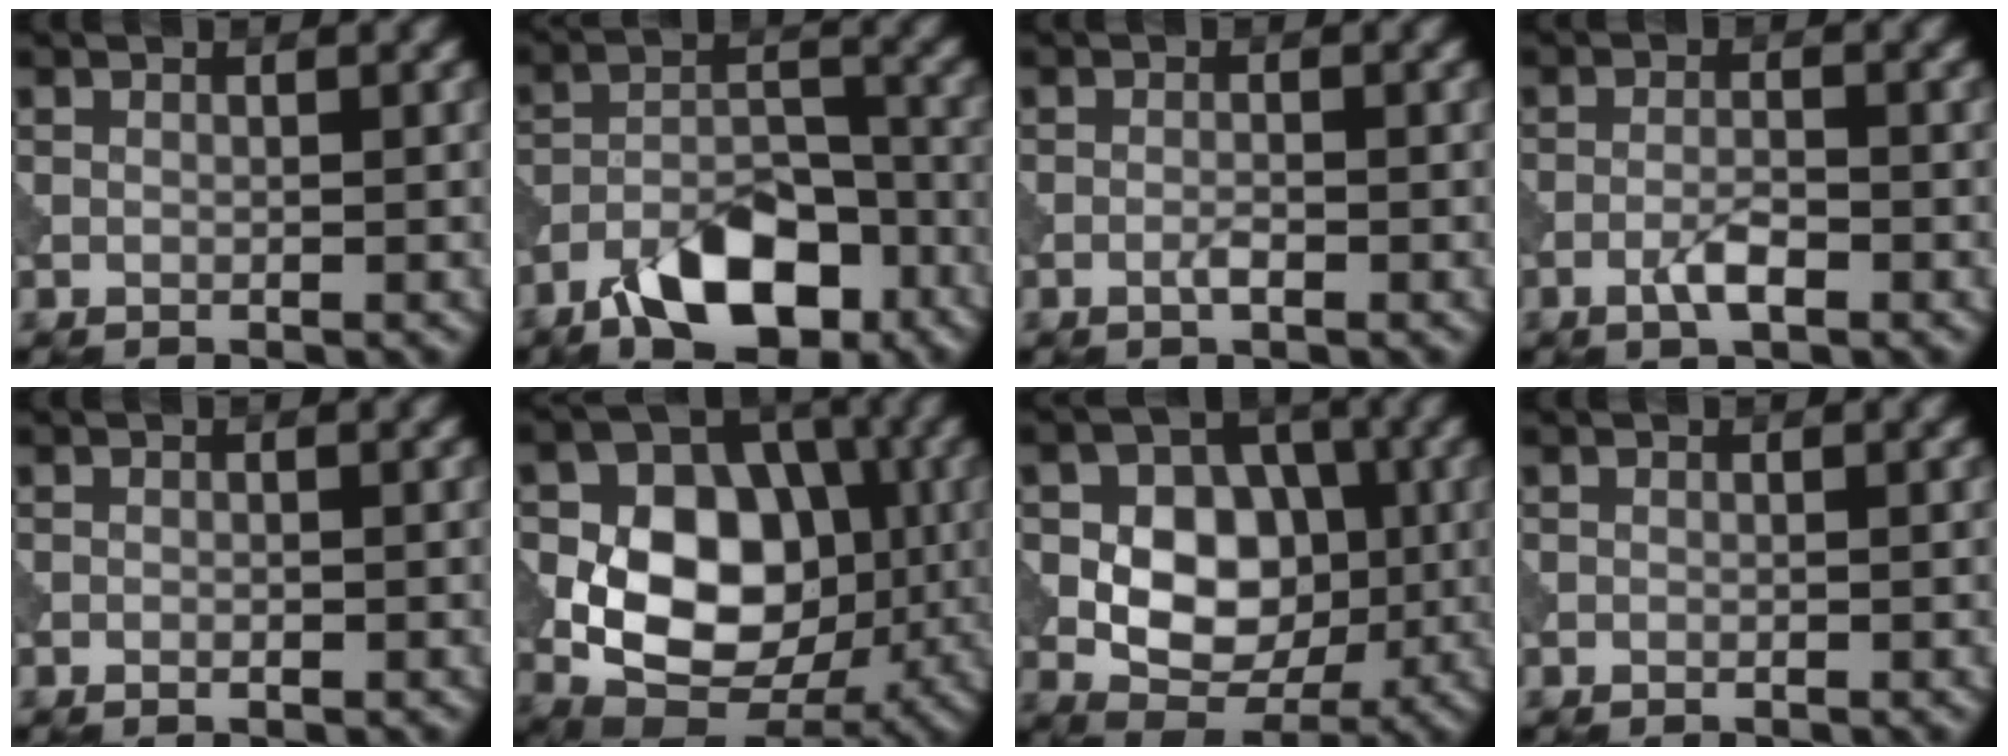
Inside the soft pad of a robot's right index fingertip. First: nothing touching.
{"total": 9.0, "force": [-5.9, 4.0, 5.6], "torque": [-0.084, 0.005, -0.106]}
{"total": 1.1, "force": [-0.6, 0.2, 0.9], "torque": [-0.017, 0.001, -0.013]}
{"total": 2.4, "force": [-1.3, 0.6, 2.0], "torque": [-0.040, 0.004, -0.028]}
{"total": 0.6, "force": [-0.3, 0.2, 0.5], "torque": [-0.007, 0.000, -0.005]}
{"total": 11.1, "force": [-0.8, 7.9, 7.7], "torque": [-0.119, 0.006, -0.025]}
{"total": 8.0, "force": [-0.5, 5.8, 5.4], "torque": [-0.071, 0.007, -0.016]}
{"total": 0.0}